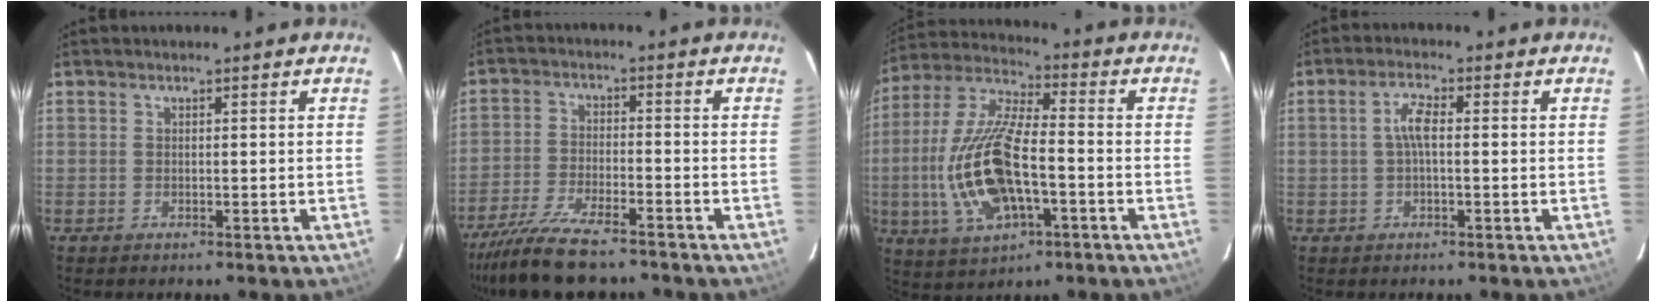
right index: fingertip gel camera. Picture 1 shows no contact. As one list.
[{"total": 13.4, "force": [-11.3, 3.1, 6.5], "torque": [-0.152, -0.025, -0.200]}, {"total": 17.5, "force": [-4.2, 7.1, 15.4], "torque": [-0.332, -0.007, -0.075]}, {"total": 3.4, "force": [0.0, 1.0, 3.3], "torque": [-0.066, 0.008, 0.000]}]